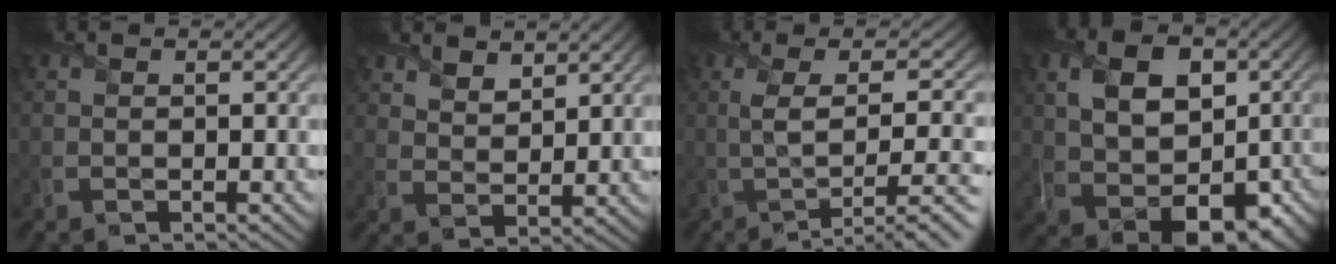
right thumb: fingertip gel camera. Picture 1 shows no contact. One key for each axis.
{"total": 4.1, "fx": 3.0, "fy": 2.1, "fz": 1.7, "tx": -0.043, "ty": -0.009, "tz": 0.059}
{"total": 8.0, "fx": -0.6, "fy": 2.4, "fz": 7.7, "tx": -0.103, "ty": 0.003, "tz": -0.012}
{"total": 12.1, "fx": 0.4, "fy": 8.2, "fz": 8.9, "tx": -0.161, "ty": -0.008, "tz": 0.013}